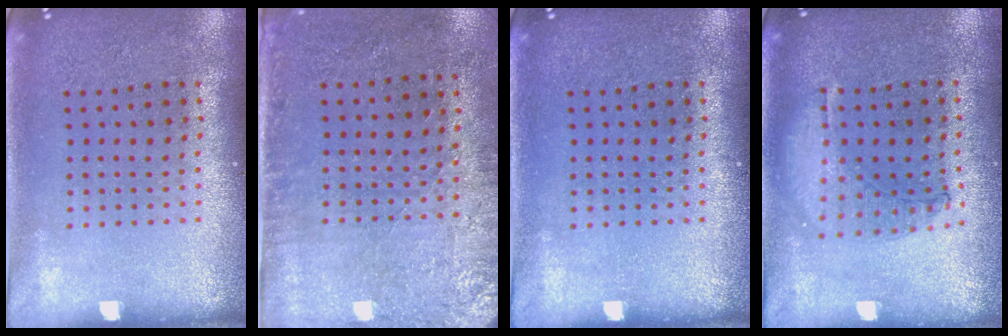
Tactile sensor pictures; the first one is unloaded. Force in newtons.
{"total": 2.8, "press": 2.3, "slide": 1.6}
{"total": 0.0}
{"total": 1.0, "press": 0.9, "slide": 0.3}